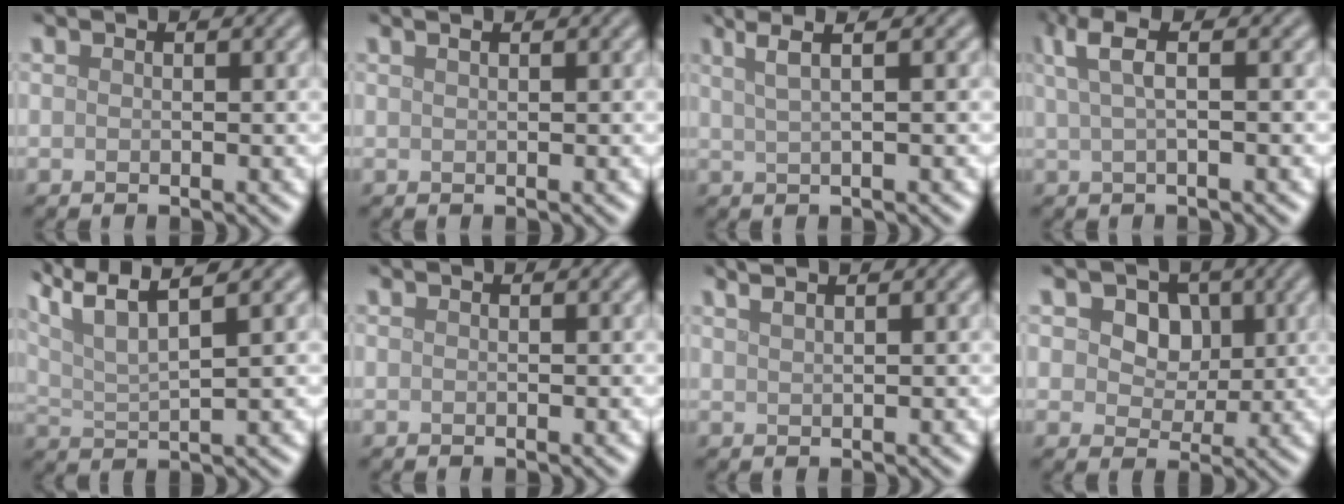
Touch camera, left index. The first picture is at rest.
{"total": 1.0, "force": [0.7, 0.4, 0.6], "torque": [-0.004, -0.002, 0.005]}
{"total": 3.9, "force": [2.2, 1.3, 3.0], "torque": [-0.036, 0.017, 0.008]}
{"total": 3.4, "force": [1.3, 1.0, 3.0], "torque": [-0.051, 0.008, 0.022]}
{"total": 8.3, "force": [5.5, 2.2, 5.8], "torque": [-0.101, 0.030, 0.074]}
{"total": 0.0}
{"total": 2.6, "force": [1.8, 1.0, 1.5], "torque": [-0.009, 0.010, 0.004]}
{"total": 5.6, "force": [2.3, 4.1, 3.0], "torque": [-0.063, 0.001, 0.031]}